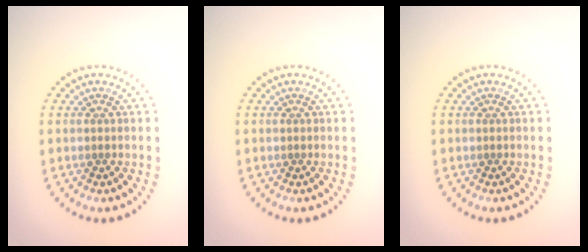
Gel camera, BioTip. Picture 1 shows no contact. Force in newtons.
{"total": 0.0}
{"total": 0.0}